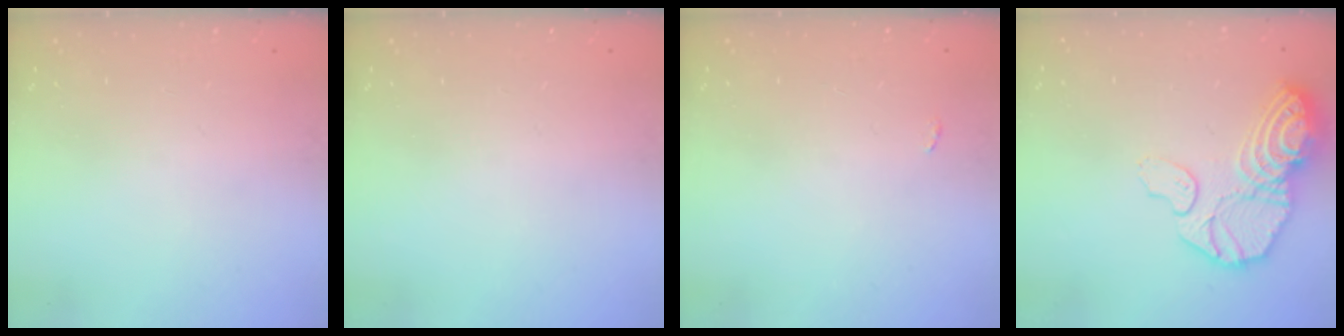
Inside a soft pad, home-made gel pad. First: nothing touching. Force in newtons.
{"total": 0.0}
{"total": 2.0, "press": 2.0, "slide": 0.3}
{"total": 15.5, "press": 15.5, "slide": 1.4}